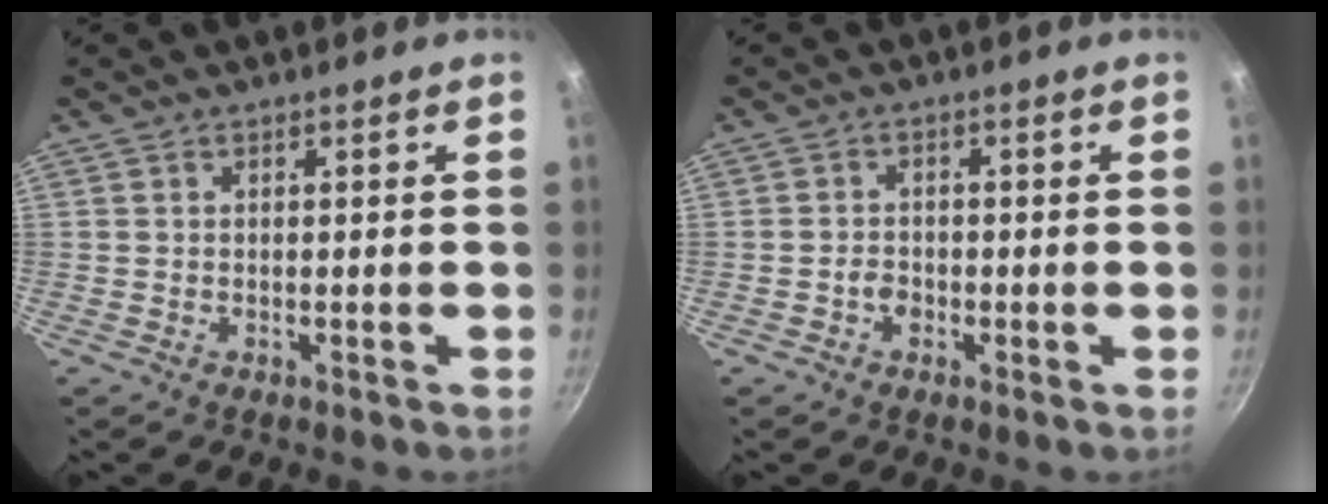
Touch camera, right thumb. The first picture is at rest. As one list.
[{"total": 2.1, "force": [-0.8, 1.6, 1.2], "torque": [-0.016, 0.012, -0.017]}]